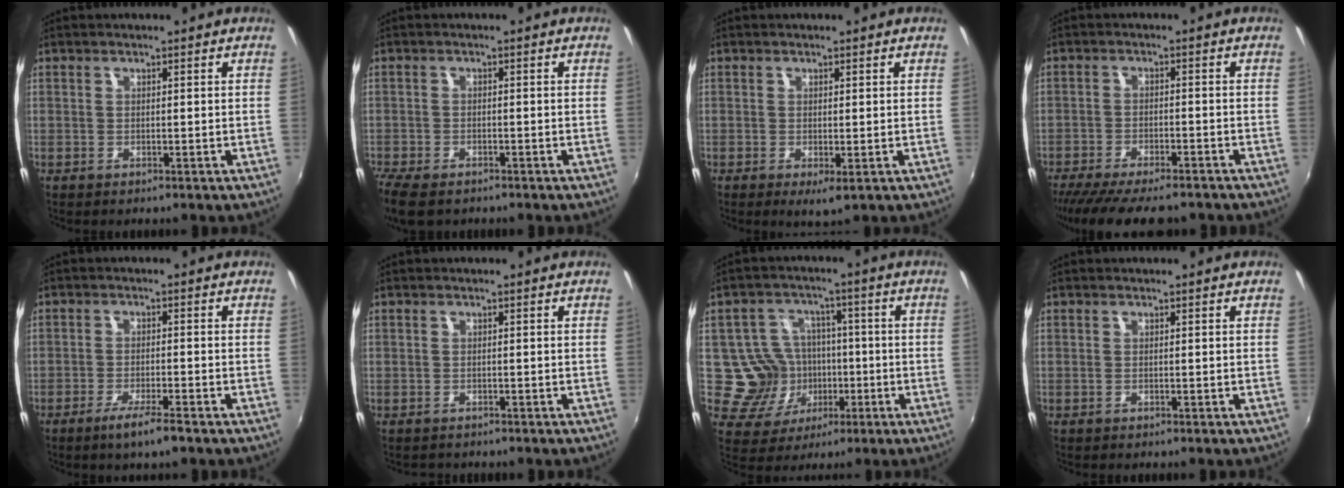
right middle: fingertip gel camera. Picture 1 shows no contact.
{"total": 6.8, "force": [-5.2, 2.6, 3.5], "torque": [-0.096, -0.032, -0.101]}
{"total": 1.9, "force": [-0.1, 0.5, 1.8], "torque": [-0.034, -0.009, -0.001]}
{"total": 14.1, "force": [-11.8, 3.5, 7.0], "torque": [-0.147, -0.042, -0.181]}
{"total": 5.1, "force": [-3.5, 0.4, 3.7], "torque": [-0.084, -0.010, -0.064]}
{"total": 1.0, "force": [-0.7, 0.7, -0.1], "torque": [-0.003, 0.000, -0.011]}
{"total": 10.8, "force": [-1.9, 10.3, 2.6], "torque": [-0.062, 0.011, -0.015]}
{"total": 0.0}